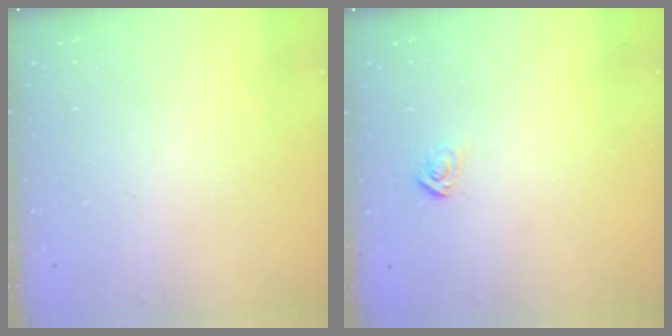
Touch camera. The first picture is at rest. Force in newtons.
{"total": 3.9, "press": 3.8, "slide": 0.4}